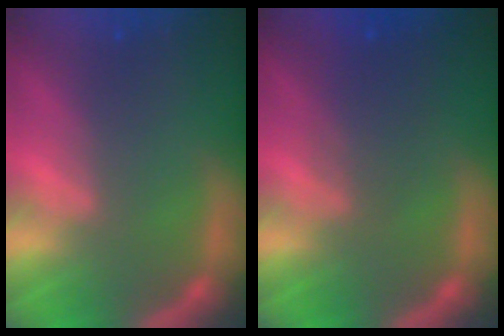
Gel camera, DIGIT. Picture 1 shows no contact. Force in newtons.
{"total": 3.1}